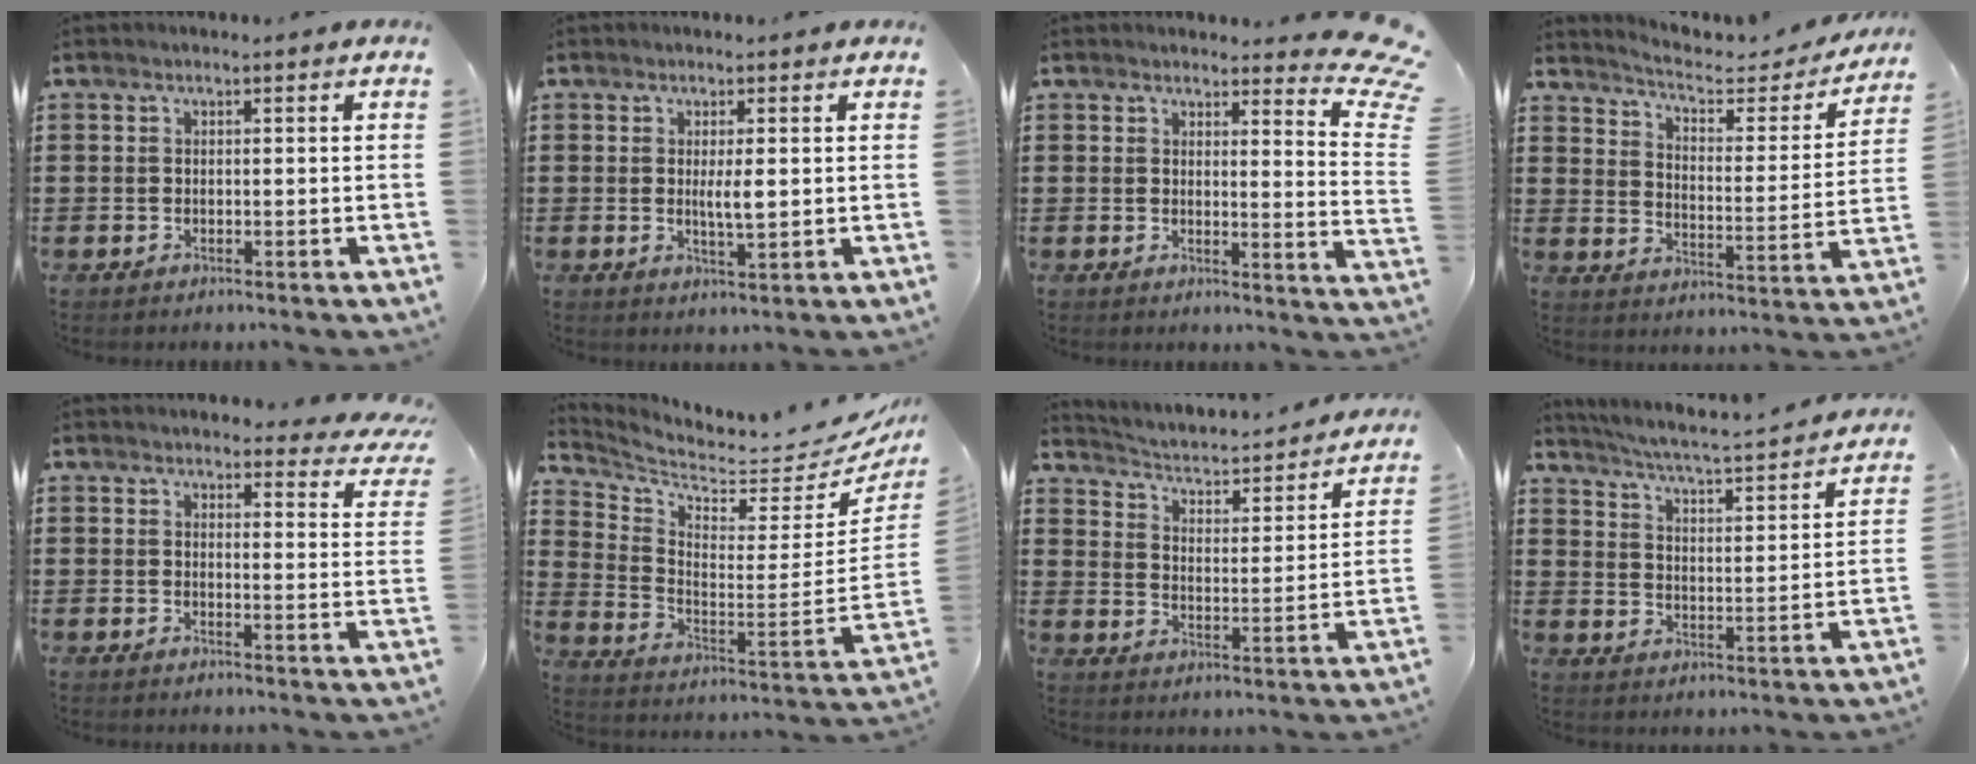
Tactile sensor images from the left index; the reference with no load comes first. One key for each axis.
{"total": 3.2, "fx": 0.4, "fy": 0.6, "fz": 3.1, "tx": -0.051, "ty": -0.007, "tz": 0.004}
{"total": 5.2, "fx": 4.3, "fy": 0.5, "fz": 2.9, "tx": -0.033, "ty": -0.032, "tz": 0.070}
{"total": 4.2, "fx": 3.5, "fy": 0.9, "fz": 2.1, "tx": -0.061, "ty": -0.023, "tz": 0.051}
{"total": 3.9, "fx": 3.7, "fy": 0.5, "fz": 1.1, "tx": -0.021, "ty": -0.020, "tz": 0.063}
{"total": 4.2, "fx": 3.9, "fy": 0.7, "fz": 1.4, "tx": -0.057, "ty": -0.058, "tz": 0.061}
{"total": 2.2, "fx": 2.1, "fy": 0.3, "fz": 0.7, "tx": -0.031, "ty": -0.031, "tz": 0.022}
{"total": 3.9, "fx": 3.7, "fy": -0.5, "fz": 1.4, "tx": -0.047, "ty": -0.038, "tz": 0.053}